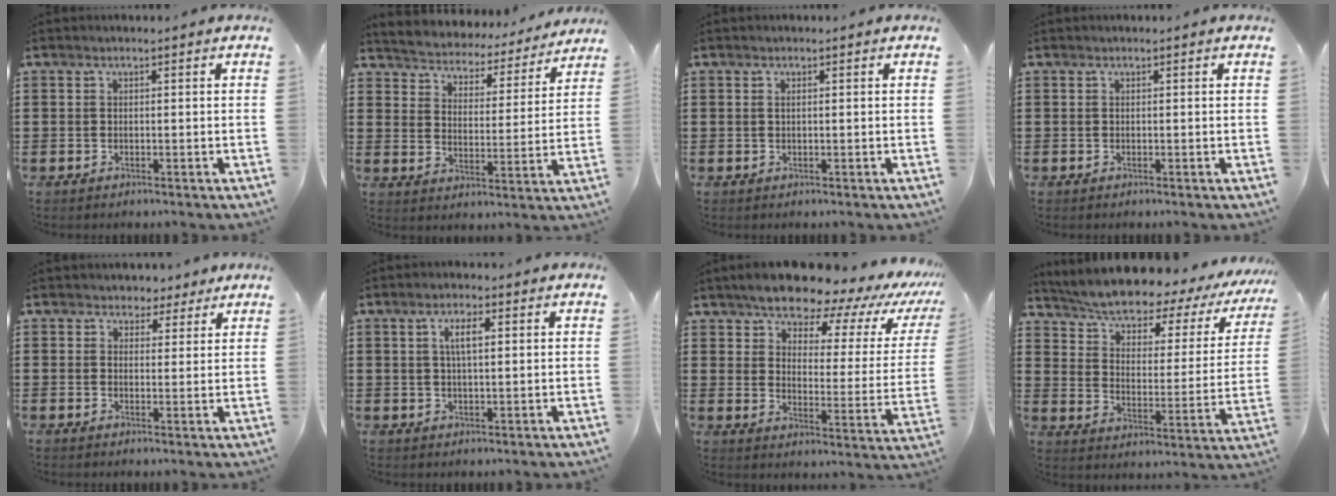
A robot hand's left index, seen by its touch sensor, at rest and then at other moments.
{"total": 3.7, "force": [3.7, 0.1, -0.5], "torque": [-0.018, -0.039, 0.055]}
{"total": 0.6, "force": [0.1, 0.2, 0.6], "torque": [-0.013, -0.001, 0.003]}
{"total": 0.0}
{"total": 3.0, "force": [2.4, 1.9, 0.1], "torque": [-0.009, 0.003, 0.042]}
{"total": 3.7, "force": [1.0, 1.2, 3.4], "torque": [-0.071, 0.009, 0.014]}
{"total": 10.4, "force": [9.0, 2.7, 4.5], "torque": [-0.100, -0.061, 0.153]}
{"total": 5.2, "force": [4.5, 0.9, 2.5], "torque": [-0.072, -0.039, 0.069]}